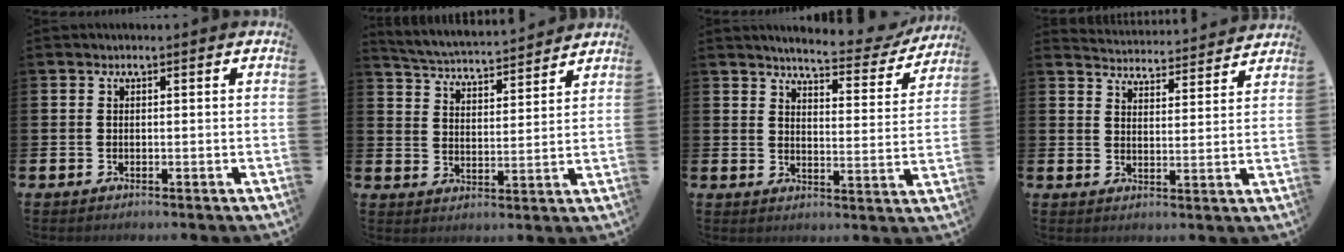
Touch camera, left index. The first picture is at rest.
{"total": 4.9, "force": [4.8, 0.3, 0.4], "torque": [-0.032, -0.040, 0.082]}
{"total": 5.2, "force": [4.9, 0.7, 1.5], "torque": [-0.039, -0.036, 0.079]}
{"total": 4.6, "force": [4.6, 0.3, -0.3], "torque": [-0.009, -0.040, 0.079]}